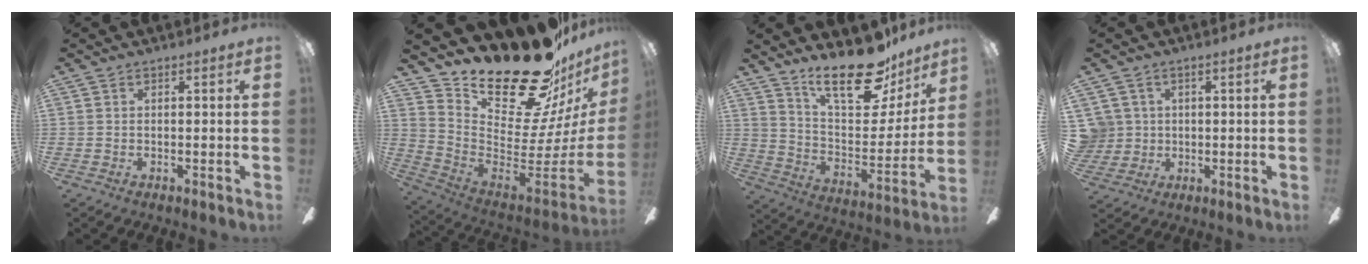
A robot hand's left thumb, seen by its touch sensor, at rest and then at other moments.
{"total": 24.2, "force": [19.1, 8.3, 12.3], "torque": [-0.147, -0.177, 0.353]}
{"total": 22.1, "force": [16.8, 8.1, 11.9], "torque": [-0.183, -0.113, 0.289]}
{"total": 6.0, "force": [1.3, 5.8, 0.5], "torque": [-0.023, 0.007, 0.027]}